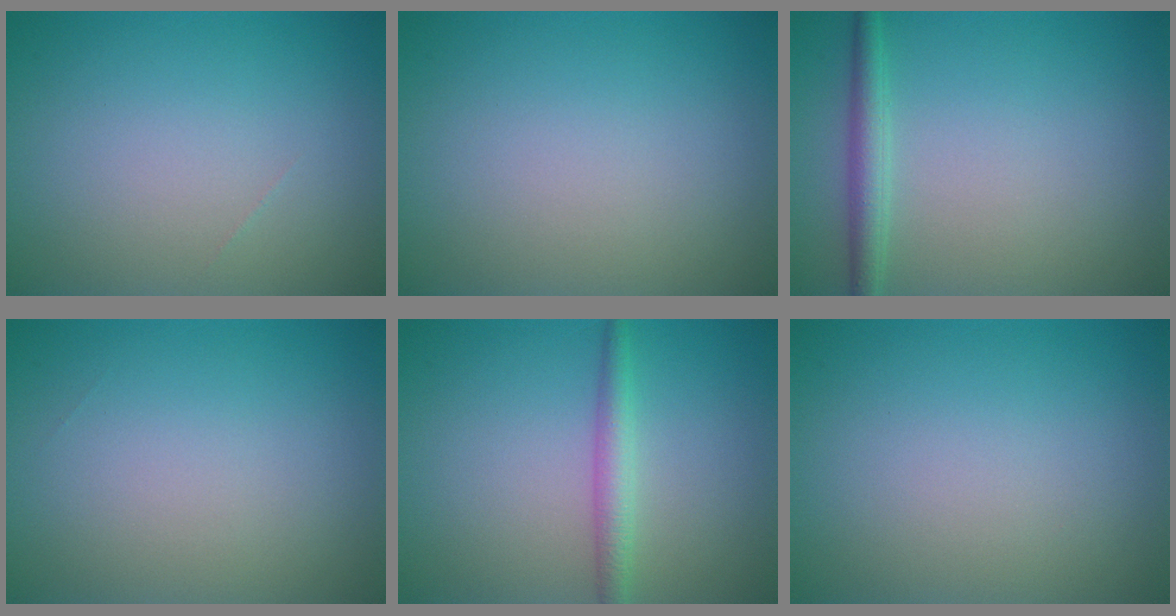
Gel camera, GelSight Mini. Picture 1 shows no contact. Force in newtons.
{"total": 0.0}
{"total": 2.2, "press": 2.2, "slide": 0.0}
{"total": 0.0}
{"total": 2.2, "press": 2.2, "slide": 0.0}
{"total": 0.0}